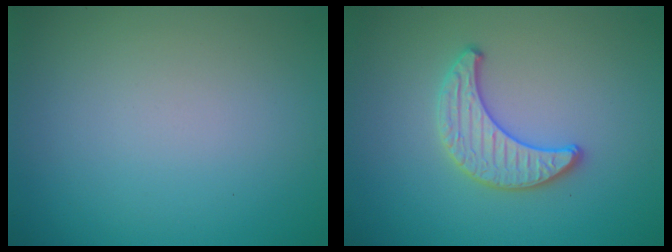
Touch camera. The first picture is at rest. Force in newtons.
{"total": 2.4, "press": 2.4, "slide": 0.1}